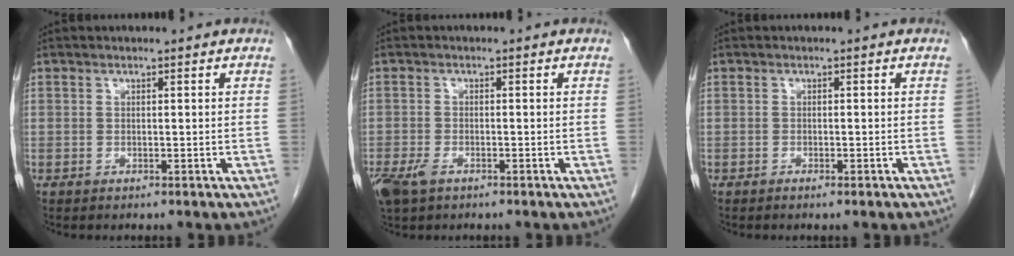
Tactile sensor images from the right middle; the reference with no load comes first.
{"total": 4.4, "force": [-2.7, 2.1, 2.8], "torque": [-0.062, -0.008, -0.048]}
{"total": 1.3, "force": [-0.9, 0.2, 0.8], "torque": [-0.015, -0.001, -0.010]}